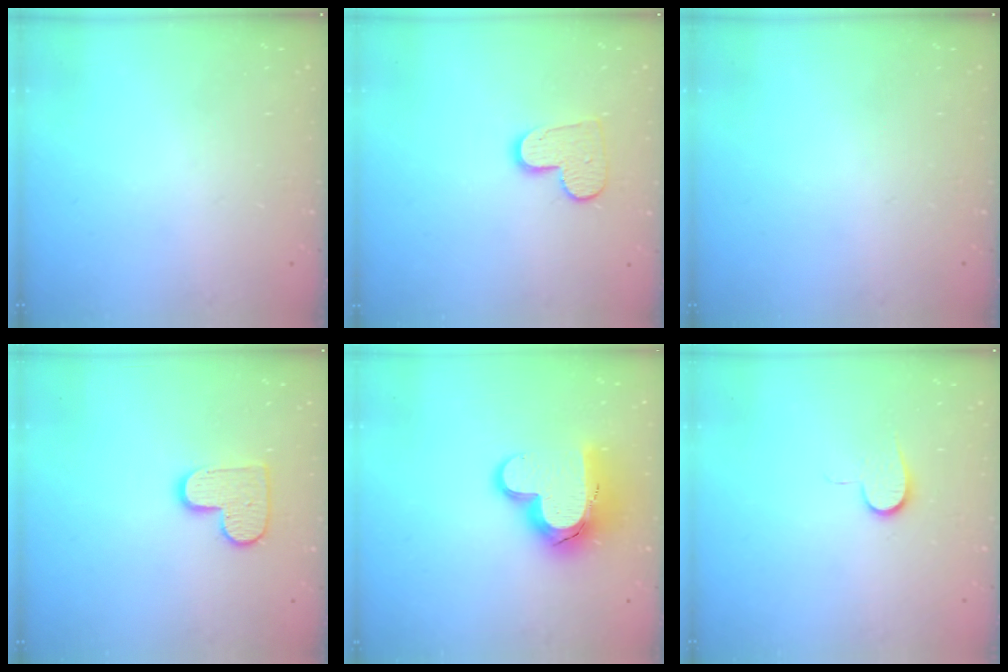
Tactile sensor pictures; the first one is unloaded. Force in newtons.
{"total": 9.7, "press": 9.7, "slide": 0.5}
{"total": 0.0}
{"total": 10.6, "press": 10.6, "slide": 0.7}
{"total": 15.6, "press": 15.5, "slide": 1.3}
{"total": 6.3, "press": 6.2, "slide": 0.8}